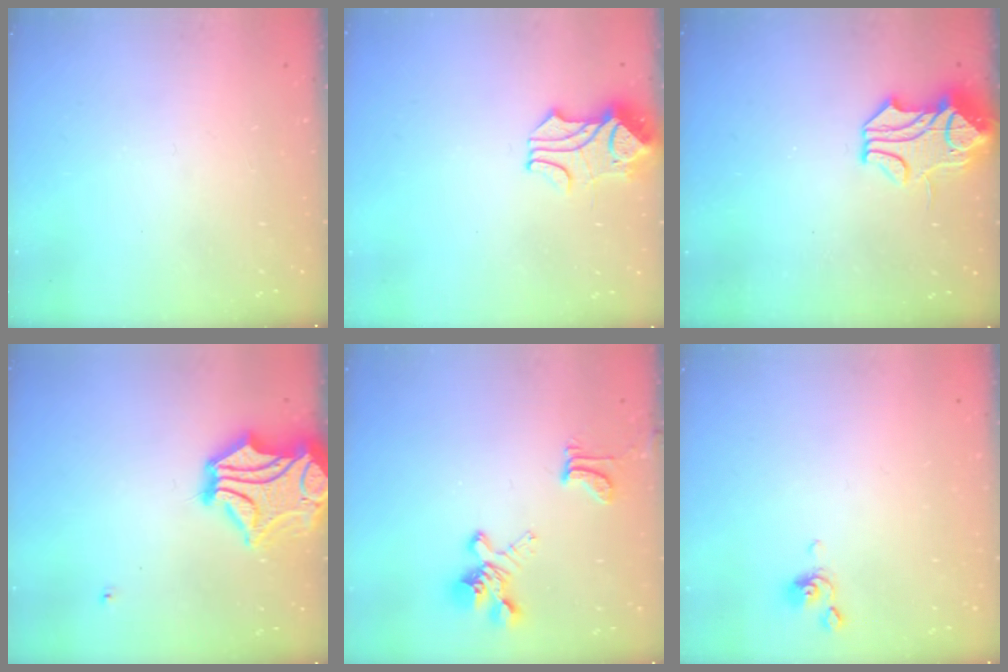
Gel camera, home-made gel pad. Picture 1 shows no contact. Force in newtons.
{"total": 2.0, "press": 1.6, "slide": 1.1}
{"total": 2.2, "press": 1.6, "slide": 1.6}
{"total": 10.3, "press": 10.0, "slide": 2.6}
{"total": 3.9, "press": 3.6, "slide": 1.6}
{"total": 1.3, "press": 1.2, "slide": 0.4}